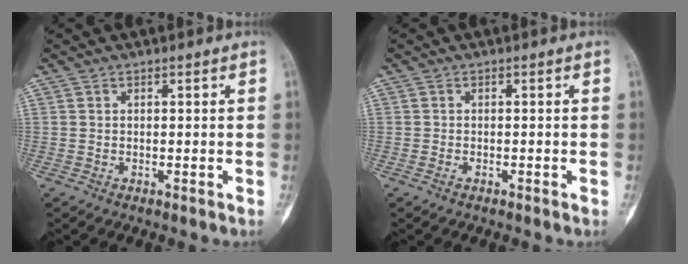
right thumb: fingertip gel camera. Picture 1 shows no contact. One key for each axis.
{"total": 0.7, "fx": -0.5, "fy": 0.3, "fz": 0.5, "tx": -0.013, "ty": 0.002, "tz": -0.006}